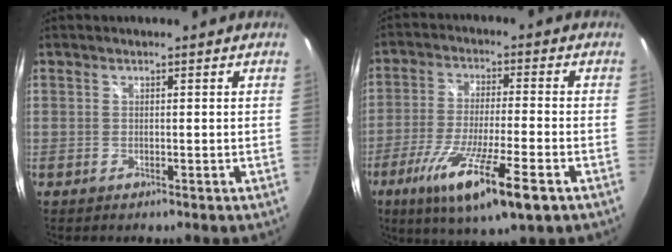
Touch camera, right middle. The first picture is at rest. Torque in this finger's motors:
{"motor_torque": [1.50, -0.64, 0.93, 0.21]}